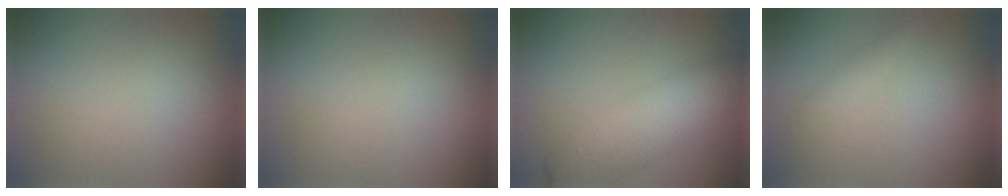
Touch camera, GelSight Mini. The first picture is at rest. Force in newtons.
{"total": 0.0}
{"total": 7.6, "press": 7.6, "slide": 0.4}
{"total": 1.2, "press": 1.2, "slide": 0.0}